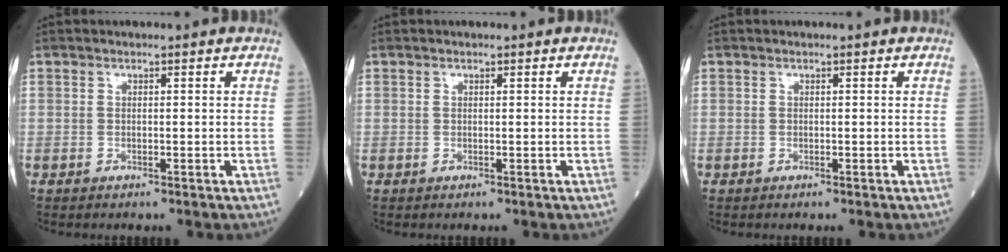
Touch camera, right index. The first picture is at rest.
{"total": 0.0}
{"total": 0.0}